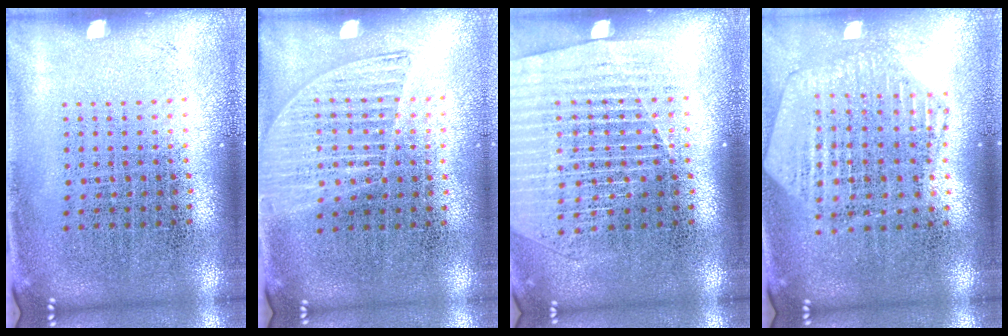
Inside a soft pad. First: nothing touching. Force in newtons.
{"total": 1.3, "press": 1.2, "slide": 0.5}
{"total": 1.5, "press": 1.4, "slide": 0.5}
{"total": 1.2, "press": 1.2, "slide": 0.2}